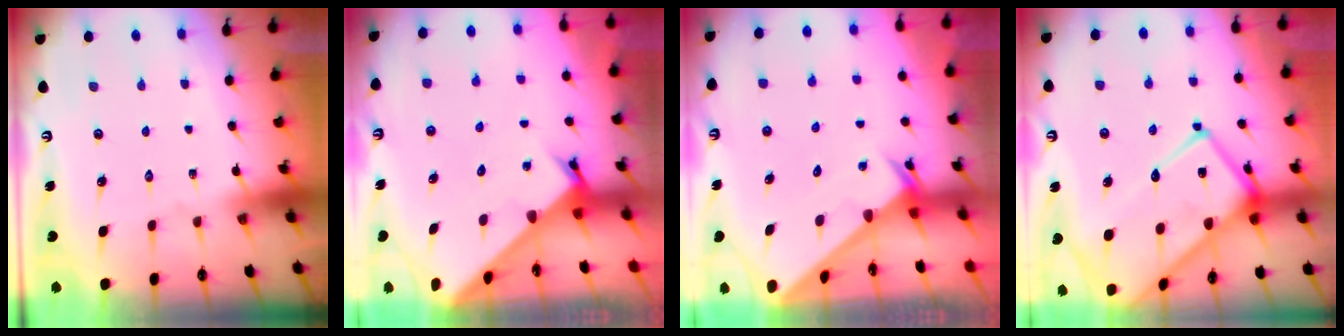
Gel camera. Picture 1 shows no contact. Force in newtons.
{"total": 2.1, "press": 2.1, "slide": 0.2}
{"total": 1.6, "press": 1.6, "slide": 0.1}
{"total": 21.9, "press": 21.8, "slide": 1.9}